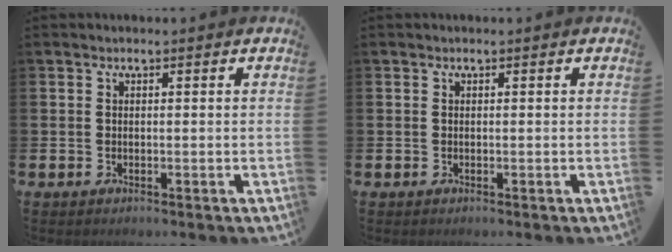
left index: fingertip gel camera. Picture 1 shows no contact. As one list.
[{"total": 0.0}]